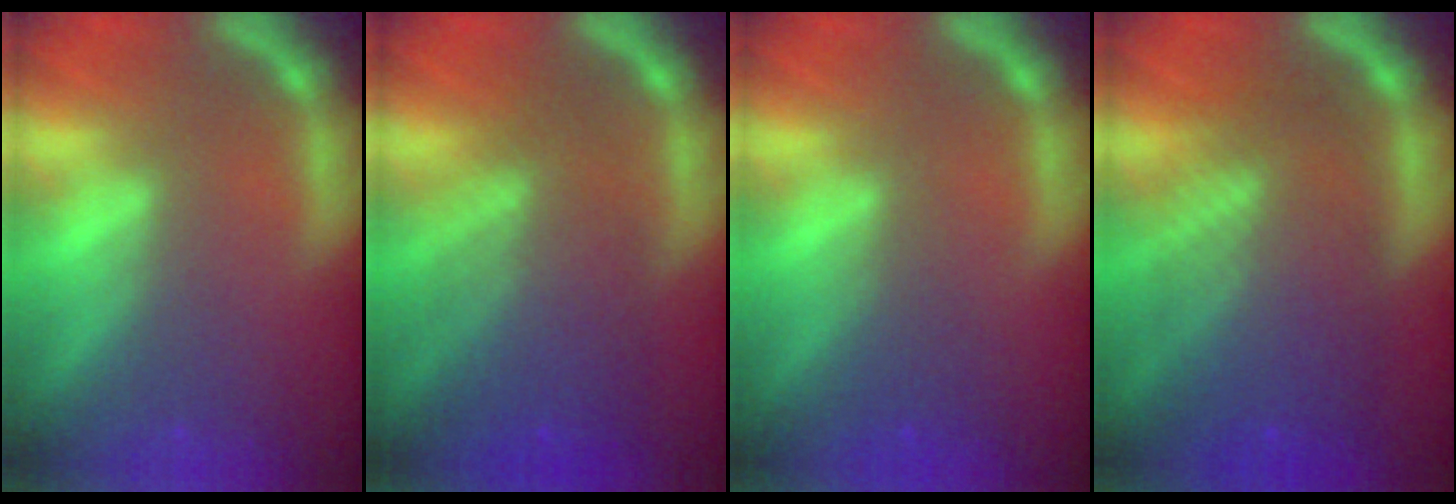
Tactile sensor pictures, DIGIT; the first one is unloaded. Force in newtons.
{"total": 7.1}
{"total": 1.5}
{"total": 9.0}